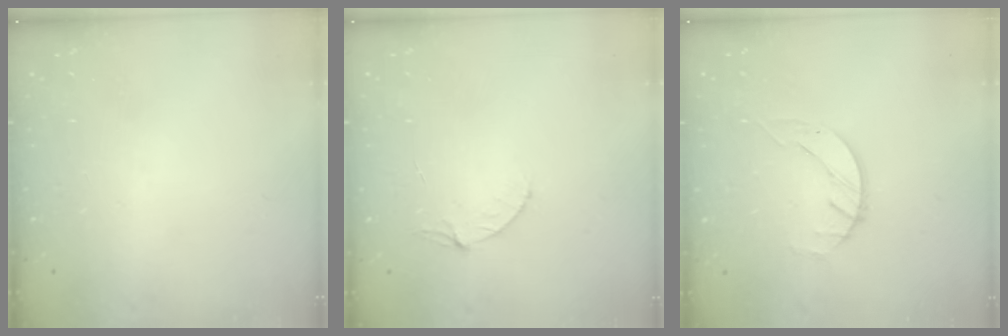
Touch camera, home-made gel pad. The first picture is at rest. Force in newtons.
{"total": 4.0, "press": 4.0, "slide": 0.4}
{"total": 2.1, "press": 2.0, "slide": 0.3}